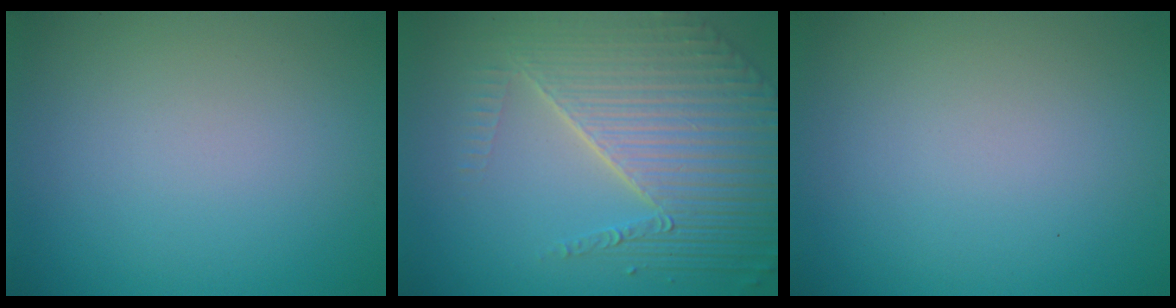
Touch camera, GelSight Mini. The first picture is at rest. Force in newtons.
{"total": 8.9, "press": 5.9, "slide": 6.7}
{"total": 0.0}